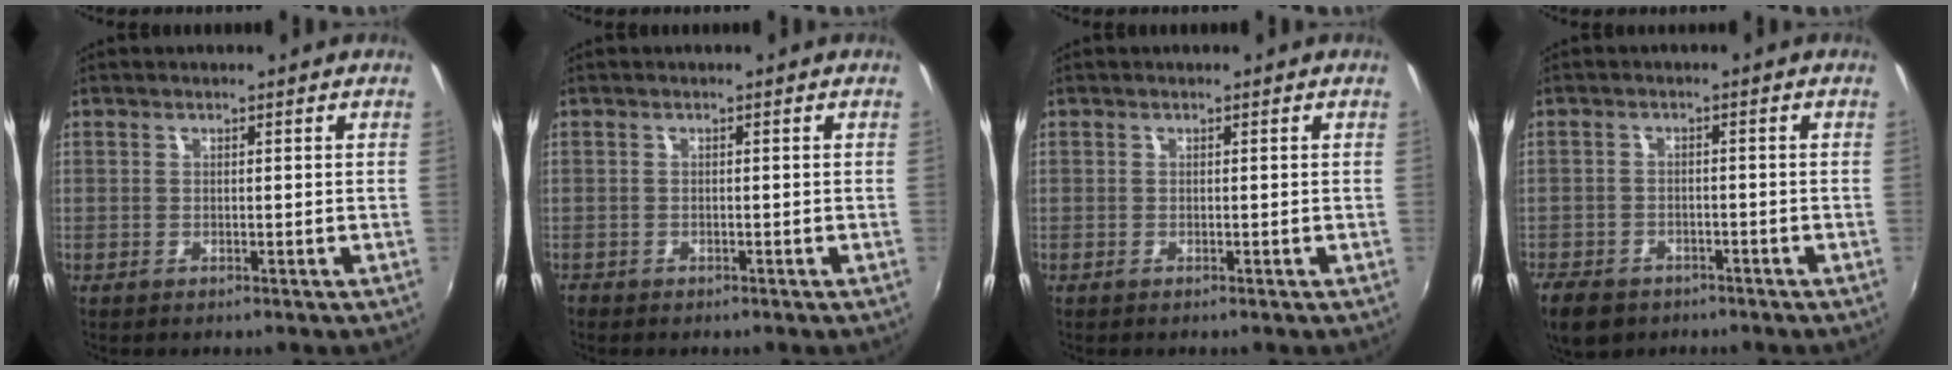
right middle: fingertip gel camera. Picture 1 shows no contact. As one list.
[{"total": 1.1, "force": [-0.9, 0.6, 0.1], "torque": [-0.007, -0.002, -0.017]}, {"total": 0.0}, {"total": 8.5, "force": [-5.8, 5.1, 3.6], "torque": [-0.100, -0.015, -0.099]}]